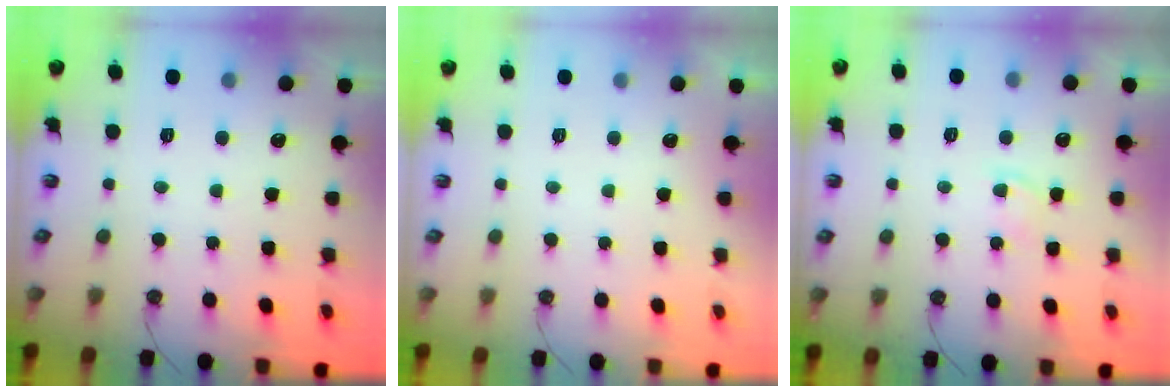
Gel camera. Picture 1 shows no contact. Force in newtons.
{"total": 0.0}
{"total": 3.3, "press": 3.2, "slide": 0.5}